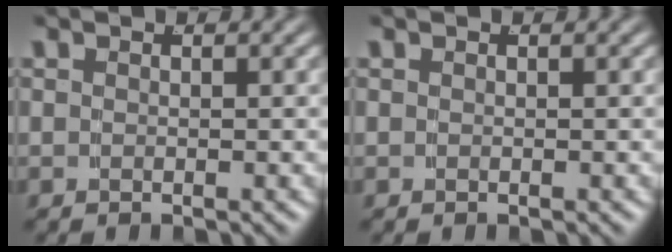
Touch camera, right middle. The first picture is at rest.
{"total": 0.0}